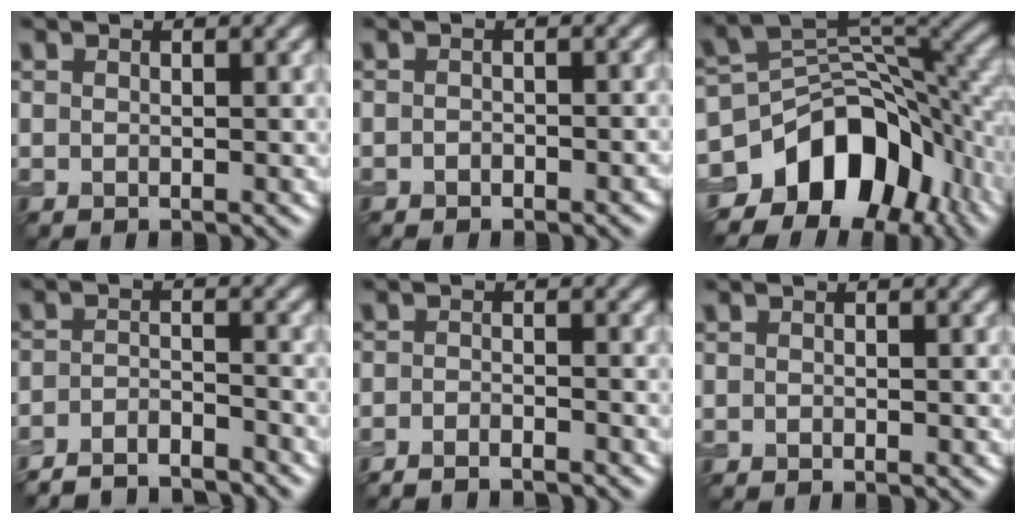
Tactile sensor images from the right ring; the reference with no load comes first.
{"total": 1.1, "force": [-0.7, 0.7, 0.5], "torque": [-0.009, -0.003, -0.013]}
{"total": 13.2, "force": [-6.6, 8.5, 7.8], "torque": [-0.130, -0.002, -0.115]}
{"total": 5.0, "force": [-4.8, 0.7, 1.3], "torque": [-0.023, -0.006, -0.085]}
{"total": 3.0, "force": [-2.6, 0.5, 1.3], "torque": [-0.017, 0.004, -0.043]}
{"total": 0.0}